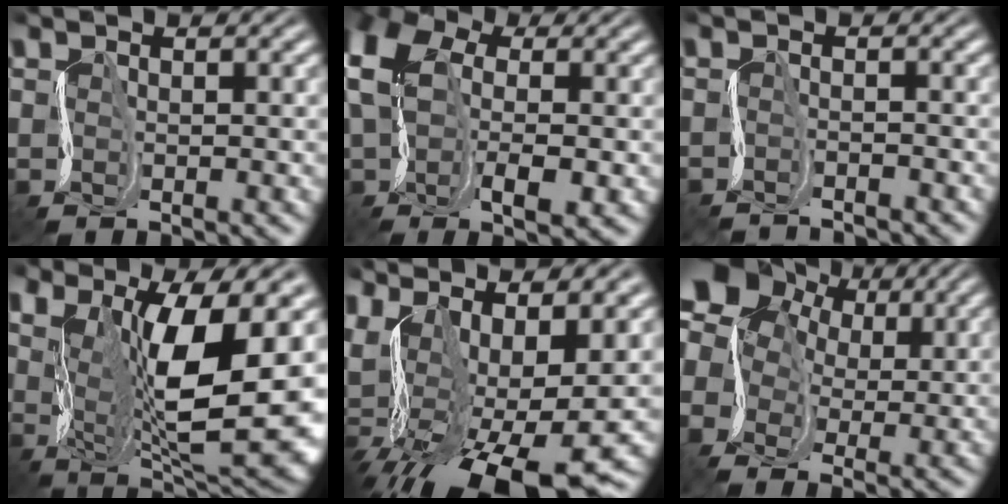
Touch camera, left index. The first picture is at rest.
{"total": 9.7, "force": [1.0, 6.0, 7.5], "torque": [-0.163, 0.012, 0.019]}
{"total": 3.1, "force": [-3.1, -0.4, -0.5], "torque": [0.004, -0.010, -0.055]}
{"total": 12.3, "force": [0.9, 4.4, 11.5], "torque": [-0.190, -0.012, 0.019]}
{"total": 14.4, "force": [-2.4, 4.5, 13.4], "torque": [-0.220, -0.026, -0.003]}
{"total": 10.3, "force": [2.3, 8.4, 5.6], "torque": [-0.134, 0.033, 0.021]}